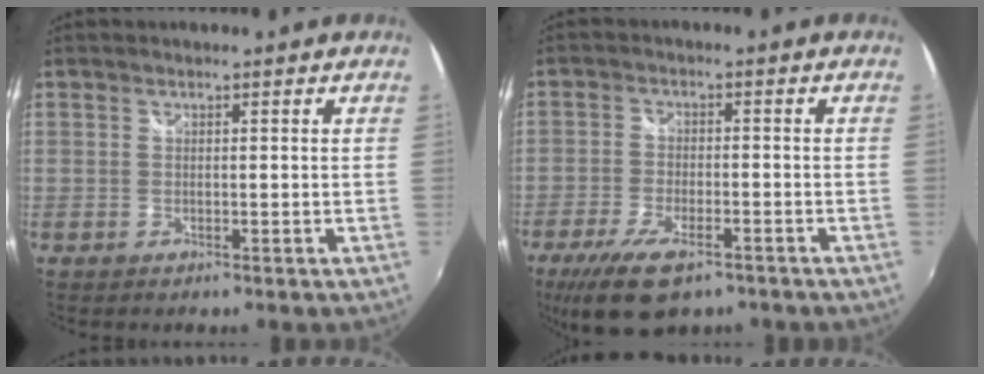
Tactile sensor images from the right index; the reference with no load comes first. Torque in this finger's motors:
{"motor_torque": [1.18, -0.96, 0.53, 0.06]}